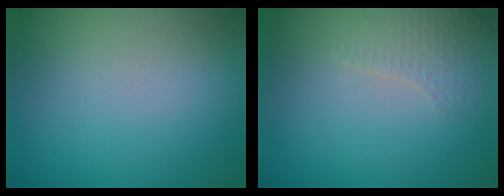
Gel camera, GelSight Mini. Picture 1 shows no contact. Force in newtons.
{"total": 2.0, "press": 1.9, "slide": 0.5}